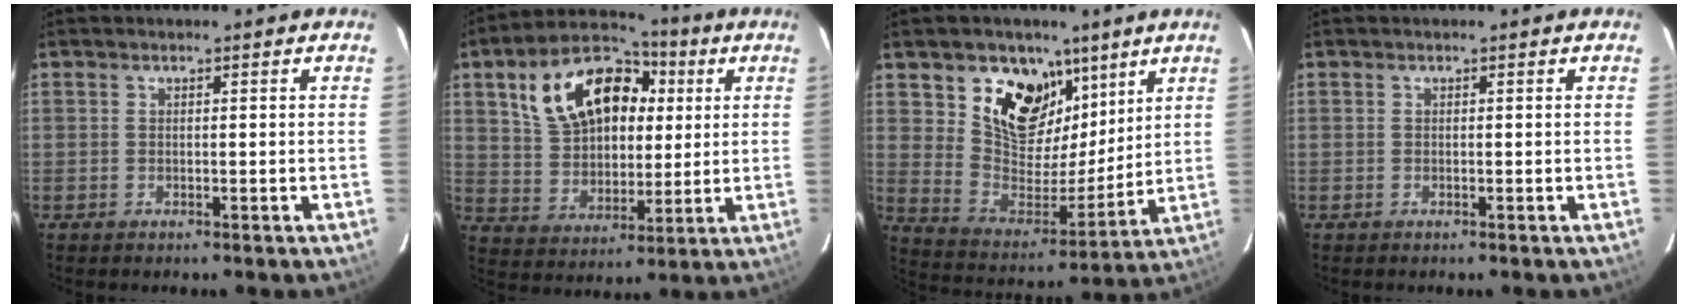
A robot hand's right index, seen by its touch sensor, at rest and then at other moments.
{"total": 18.4, "force": [6.2, 12.0, 12.5], "torque": [-0.247, 0.048, 0.117]}
{"total": 16.0, "force": [9.2, 10.8, 7.3], "torque": [-0.150, -0.008, 0.171]}
{"total": 0.0}